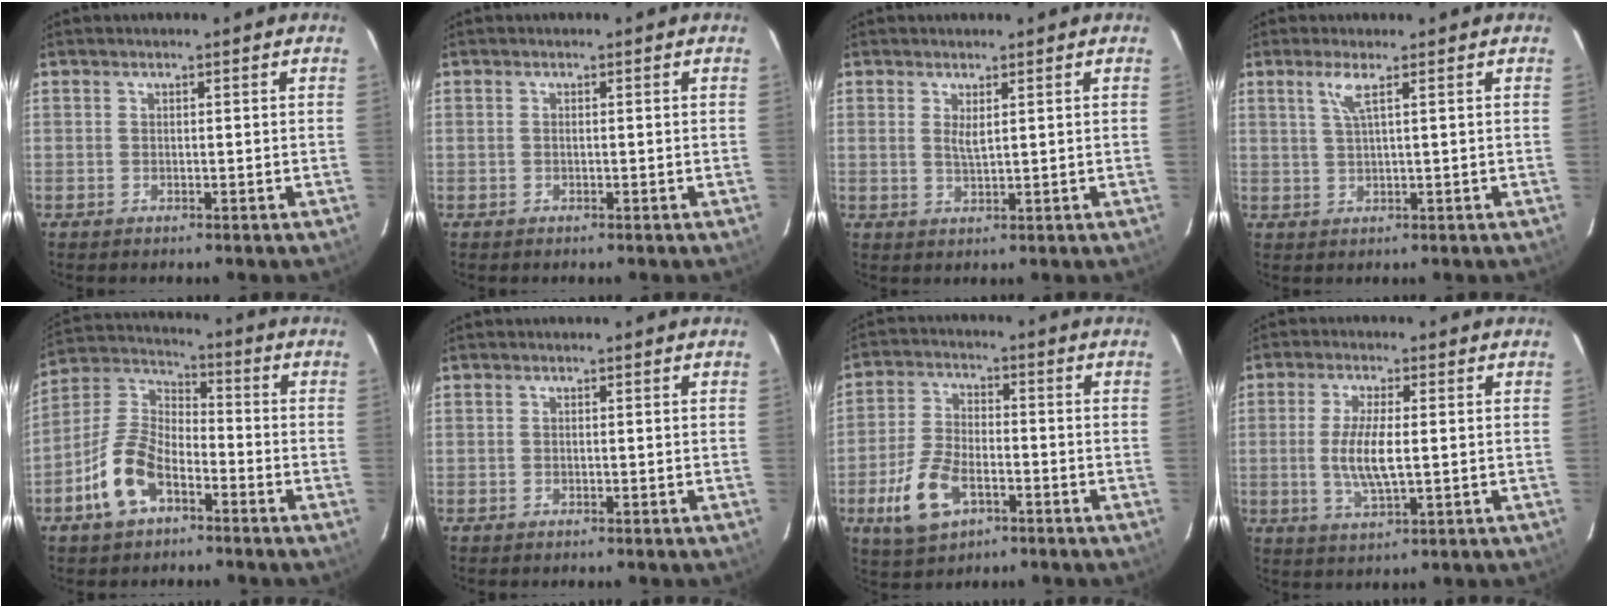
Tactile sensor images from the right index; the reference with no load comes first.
{"total": 0.0}
{"total": 2.1, "force": [1.0, 0.5, 1.8], "torque": [-0.035, -0.004, 0.017]}
{"total": 2.8, "force": [1.5, -0.3, 2.4], "torque": [-0.050, -0.002, 0.033]}
{"total": 11.4, "force": [-6.0, 6.1, 7.5], "torque": [-0.163, 0.019, -0.114]}
{"total": 0.0}
{"total": 10.4, "force": [-4.6, 5.7, 7.4], "torque": [-0.171, -0.003, -0.081]}
{"total": 7.2, "force": [-0.2, 1.9, 6.9], "torque": [-0.138, -0.009, -0.002]}